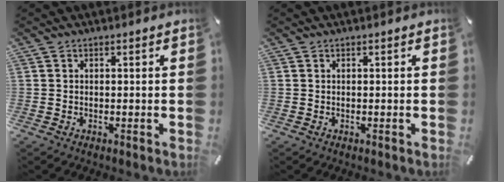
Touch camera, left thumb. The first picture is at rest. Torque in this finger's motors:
{"motor_torque": [0.00, 0.00, 0.00, 0.00, 0.00]}